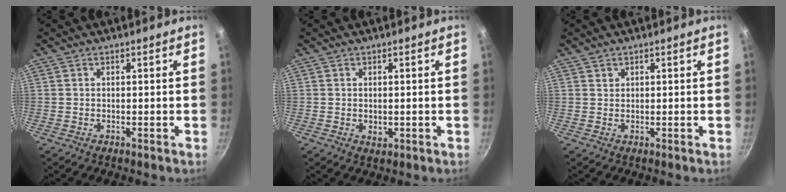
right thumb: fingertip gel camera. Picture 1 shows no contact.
{"total": 1.8, "force": [-0.1, 1.2, 1.3], "torque": [-0.019, -0.003, 0.001]}
{"total": 0.7, "force": [0.4, 0.5, 0.1], "torque": [0.003, 0.001, 0.008]}